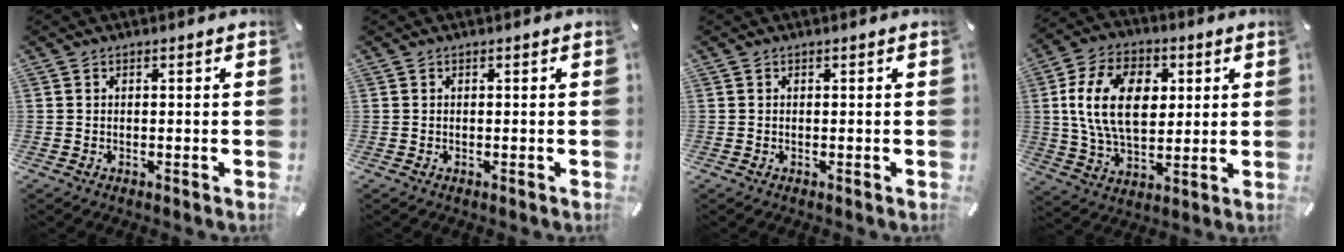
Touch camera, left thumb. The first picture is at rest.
{"total": 0.0}
{"total": 0.0}
{"total": 15.8, "force": [3.1, 10.5, 11.4], "torque": [-0.230, 0.011, 0.053]}